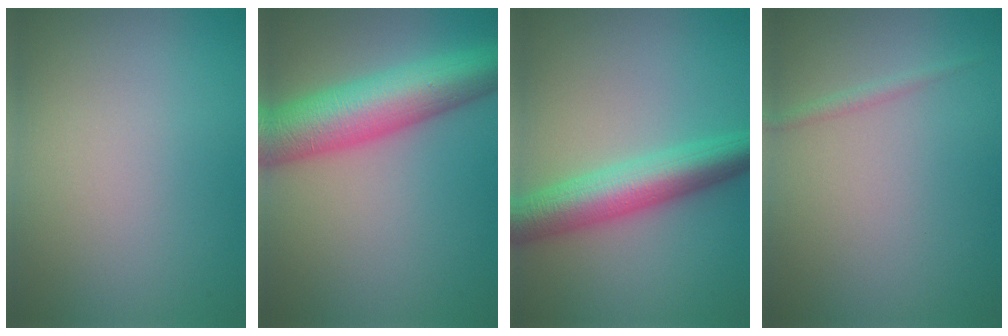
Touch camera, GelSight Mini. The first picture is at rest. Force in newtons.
{"total": 9.1, "press": 9.1, "slide": 0.3}
{"total": 6.3, "press": 6.3, "slide": 0.1}
{"total": 0.8, "press": 0.8, "slide": 0.0}